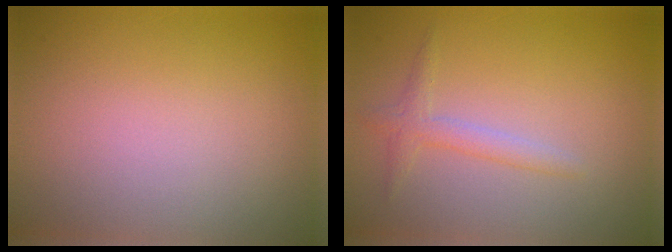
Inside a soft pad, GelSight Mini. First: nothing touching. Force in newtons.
{"total": 1.7, "press": 1.7, "slide": 0.1}